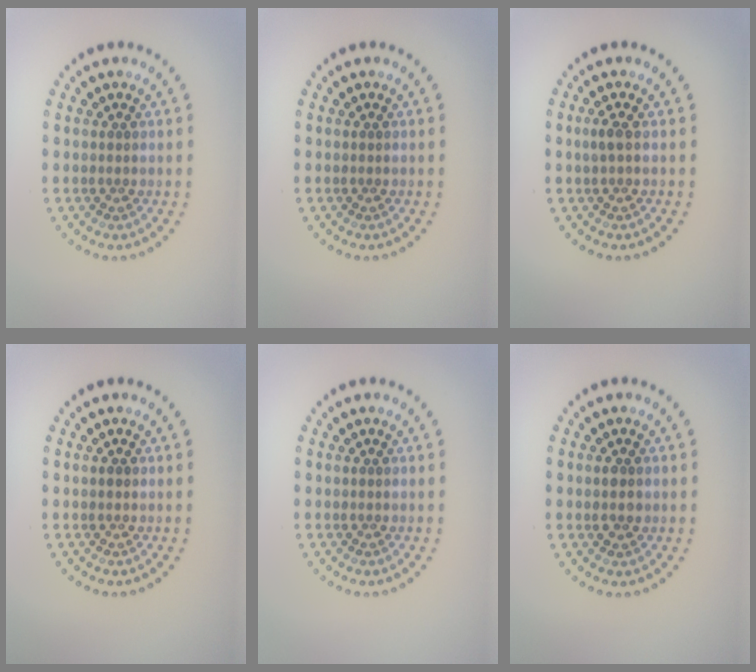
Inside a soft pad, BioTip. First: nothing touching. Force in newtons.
{"total": 0.0}
{"total": 1.0, "press": 1.0, "slide": 0.3}
{"total": 0.7, "press": 0.7, "slide": 0.2}
{"total": 0.0}
{"total": 1.4, "press": 1.3, "slide": 0.1}